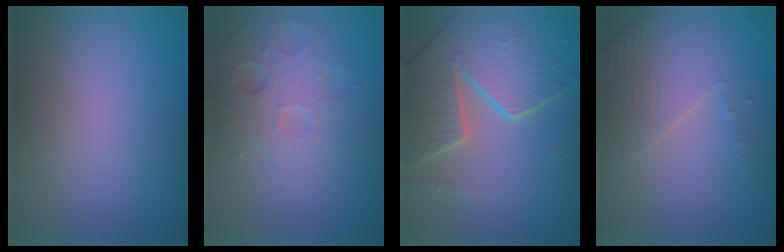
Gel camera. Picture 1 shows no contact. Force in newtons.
{"total": 3.6, "press": 3.3, "slide": 1.5}
{"total": 8.3, "press": 5.9, "slide": 5.9}
{"total": 4.2, "press": 3.1, "slide": 2.9}